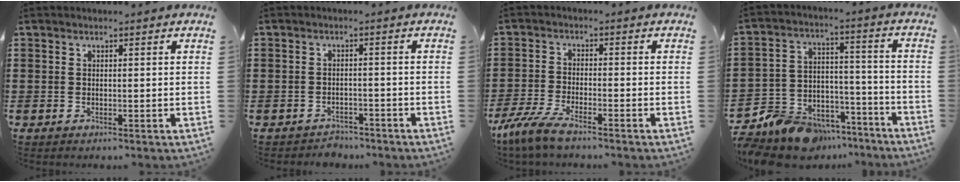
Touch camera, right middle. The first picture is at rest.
{"total": 2.5, "force": [-2.3, 0.7, -0.4], "torque": [-0.001, 0.003, -0.055]}
{"total": 5.3, "force": [-4.5, 0.8, 2.7], "torque": [-0.081, -0.011, -0.095]}
{"total": 9.6, "force": [-8.9, 3.4, 1.0], "torque": [-0.031, 0.029, -0.173]}